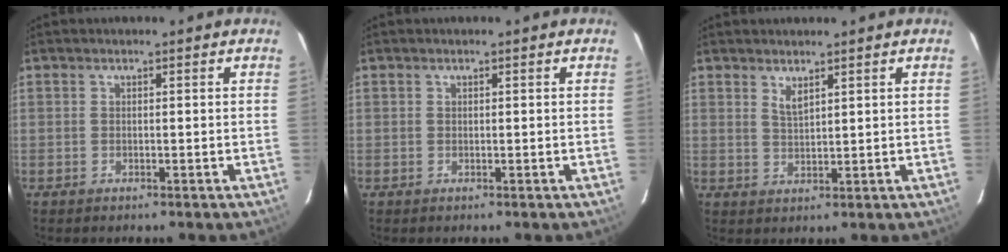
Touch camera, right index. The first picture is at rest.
{"total": 0.0}
{"total": 2.4, "force": [1.8, 0.5, 1.5], "torque": [-0.027, -0.003, 0.031]}